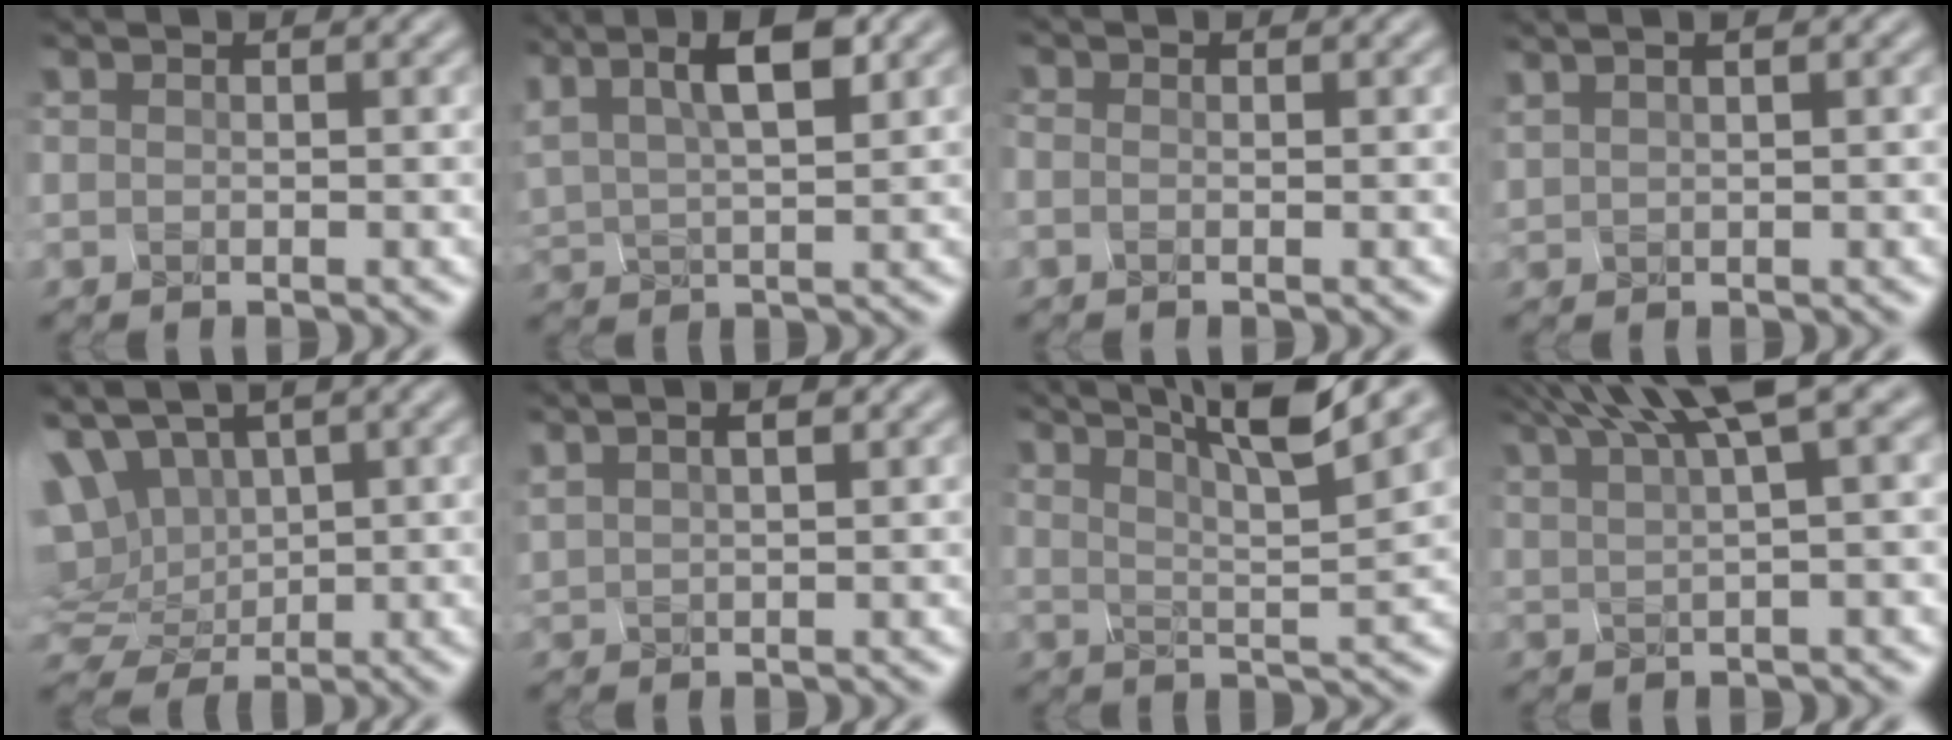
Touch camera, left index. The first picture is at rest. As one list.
[{"total": 8.6, "force": [5.2, 3.0, 6.1], "torque": [-0.126, 0.033, 0.076]}, {"total": 0.8, "force": [-0.1, 0.6, 0.5], "torque": [-0.004, 0.001, -0.014]}, {"total": 3.7, "force": [2.7, 1.4, 2.0], "torque": [-0.013, 0.027, 0.024]}, {"total": 8.2, "force": [4.0, 5.1, 5.1], "torque": [-0.129, 0.025, 0.089]}, {"total": 5.0, "force": [3.5, 2.0, 3.0], "torque": [-0.031, 0.036, 0.035]}, {"total": 7.5, "force": [5.1, 0.9, 5.5], "torque": [-0.083, 0.017, 0.081]}, {"total": 7.5, "force": [4.9, 1.4, 5.6], "torque": [-0.062, 0.032, 0.072]}]